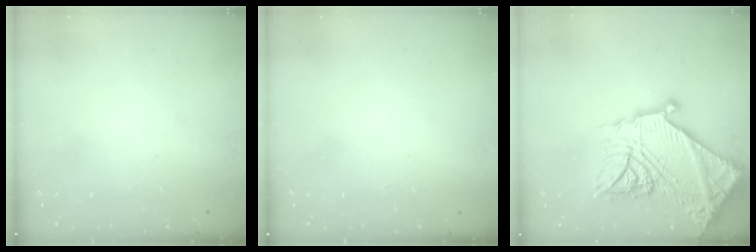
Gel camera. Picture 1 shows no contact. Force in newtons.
{"total": 1.7, "press": 1.7, "slide": 0.1}
{"total": 28.8, "press": 28.7, "slide": 2.7}